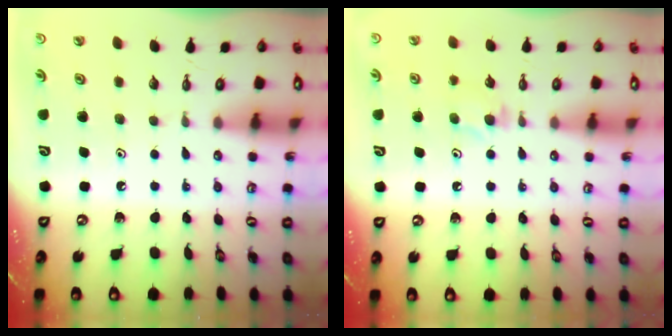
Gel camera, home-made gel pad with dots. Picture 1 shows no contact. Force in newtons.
{"total": 4.9, "press": 4.8, "slide": 0.8}